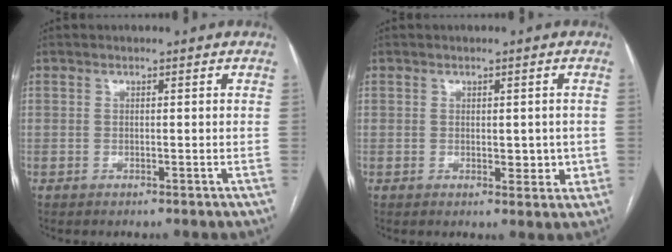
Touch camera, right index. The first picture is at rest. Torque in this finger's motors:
{"motor_torque": [0.02, 0.08, 0.05, 0.04]}